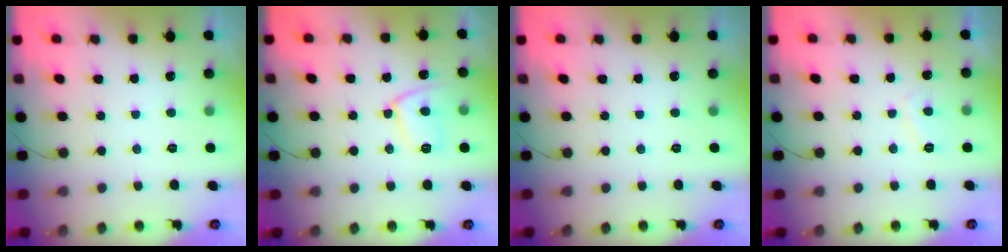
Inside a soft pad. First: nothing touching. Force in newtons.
{"total": 9.1, "press": 9.1, "slide": 0.8}
{"total": 0.0}
{"total": 2.7, "press": 2.5, "slide": 0.8}